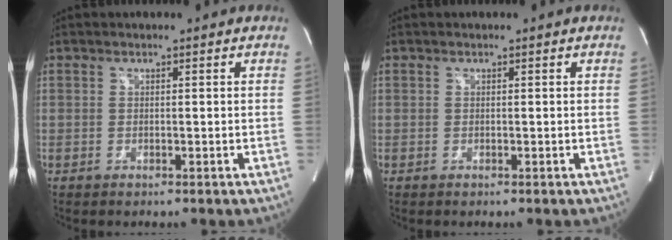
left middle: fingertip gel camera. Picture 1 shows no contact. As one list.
[{"total": 0.0}]